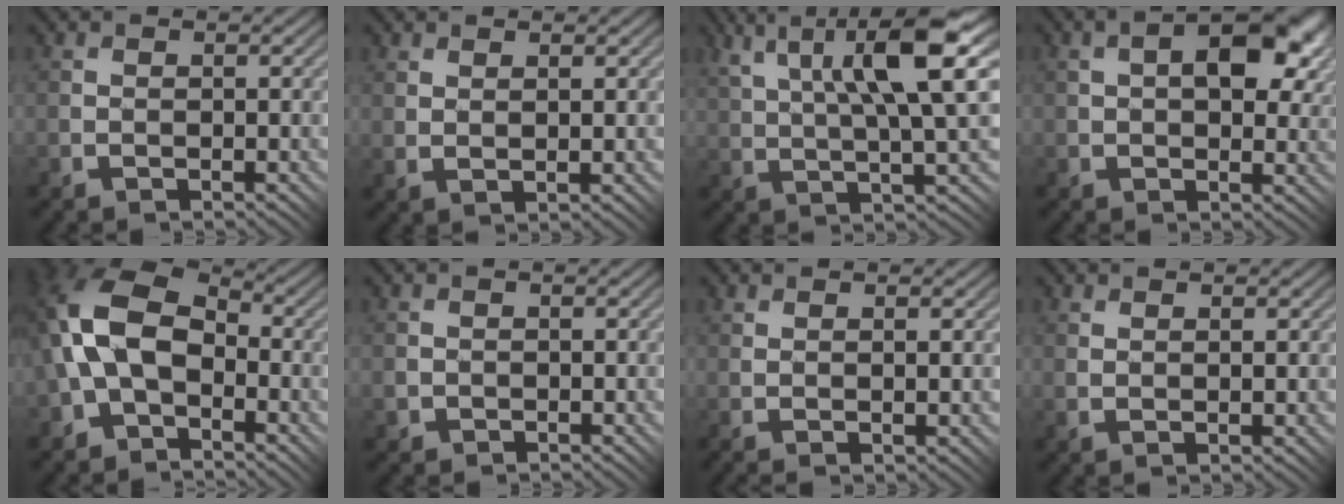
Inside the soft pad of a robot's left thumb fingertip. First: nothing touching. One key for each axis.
{"total": 1.8, "fx": 1.0, "fy": 0.1, "fz": 1.5, "tx": -0.031, "ty": 0.002, "tz": 0.024}
{"total": 11.1, "fx": 5.7, "fy": 2.1, "fz": 9.3, "tx": -0.168, "ty": 0.008, "tz": 0.102}
{"total": 10.0, "fx": 3.1, "fy": 5.5, "fz": 7.8, "tx": -0.114, "ty": 0.008, "tz": 0.051}
{"total": 11.9, "fx": -1.3, "fy": 7.9, "fz": 8.8, "tx": -0.189, "ty": 0.012, "tz": -0.044}
{"total": 1.0, "fx": -0.2, "fy": 1.0, "fz": 0.1, "tx": -0.003, "ty": -0.004, "tz": -0.002}
{"total": 2.4, "fx": 0.4, "fy": -0.2, "fz": 2.4, "tx": -0.040, "ty": 0.004, "tz": 0.016}
{"total": 1.9, "fx": 0.8, "fy": 0.1, "fz": 1.7, "tx": -0.033, "ty": 0.004, "tz": 0.020}